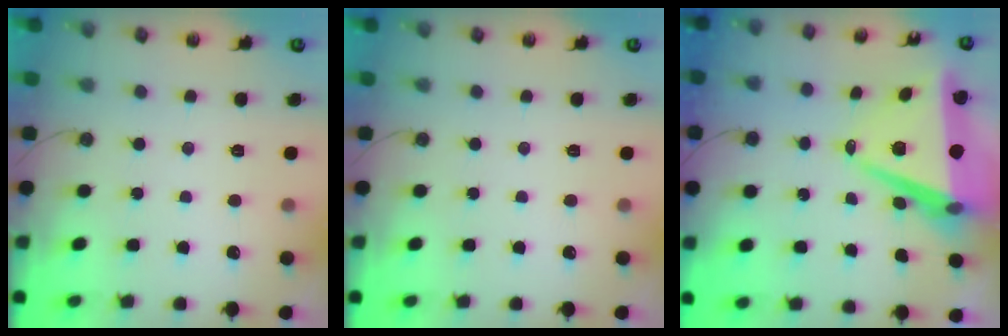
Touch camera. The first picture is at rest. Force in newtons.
{"total": 0.0}
{"total": 11.2, "press": 10.5, "slide": 4.0}